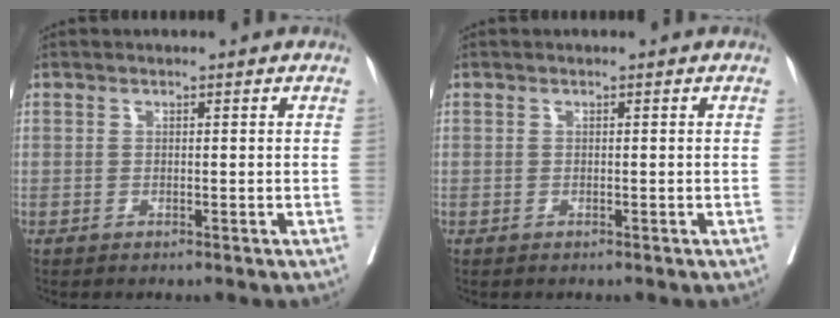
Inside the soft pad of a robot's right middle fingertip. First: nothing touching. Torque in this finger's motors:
{"motor_torque": [-0.02, 0.01, -0.05, 0.00]}